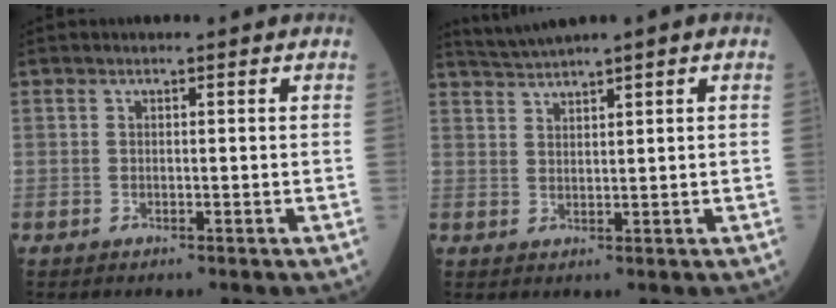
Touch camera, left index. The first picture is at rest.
{"total": 3.3, "force": [2.8, -0.7, 1.6], "torque": [-0.042, 0.016, 0.063]}